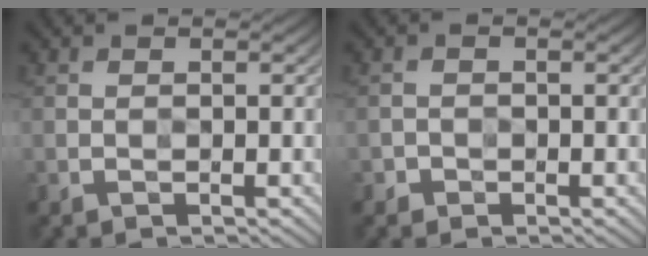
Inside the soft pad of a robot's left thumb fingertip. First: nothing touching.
{"total": 1.2, "force": [-0.7, 1.0, -0.1], "torque": [0.012, 0.003, -0.017]}